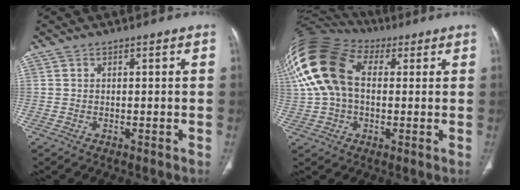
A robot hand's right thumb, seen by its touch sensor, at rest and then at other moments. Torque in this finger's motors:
{"motor_torque": [-0.71, 2.72, 2.19, 0.03, 0.85]}